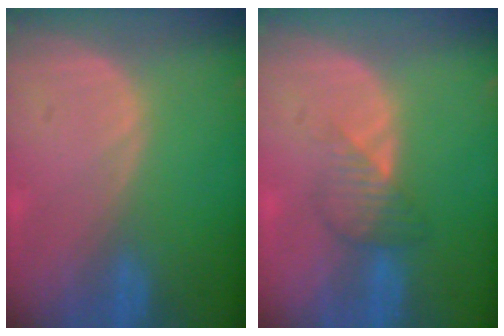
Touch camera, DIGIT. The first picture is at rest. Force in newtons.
{"total": 3.1, "press": 3.1, "slide": 0.5}